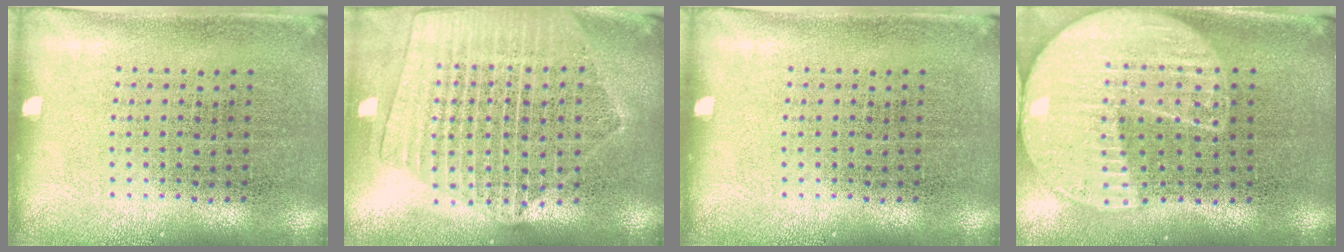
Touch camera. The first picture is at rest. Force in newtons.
{"total": 2.2, "press": 1.9, "slide": 1.1}
{"total": 0.0}
{"total": 2.3, "press": 2.0, "slide": 1.1}